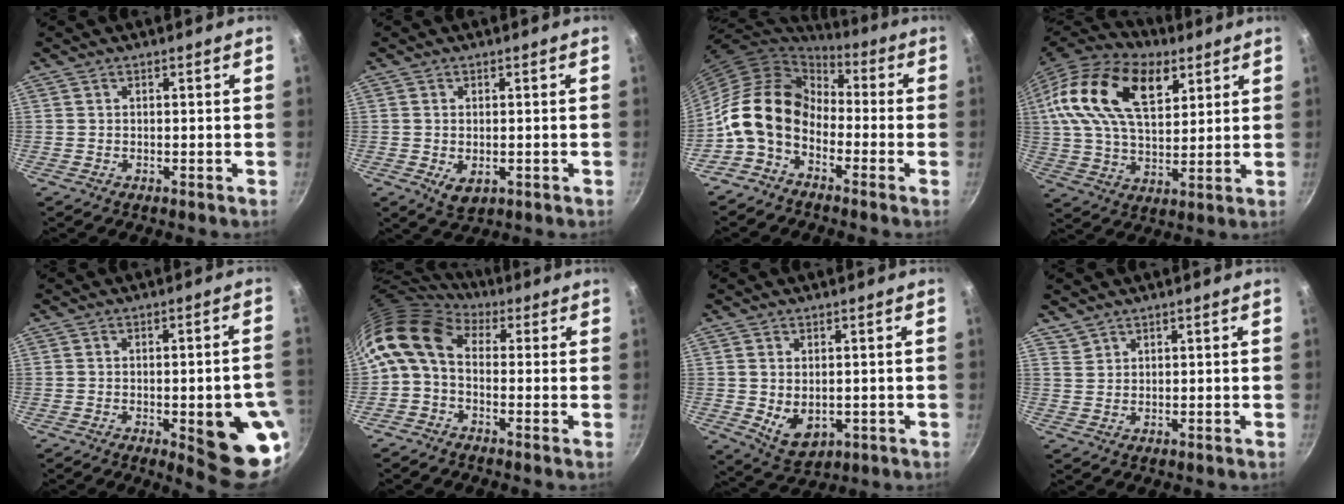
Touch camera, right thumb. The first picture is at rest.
{"total": 4.0, "force": [-0.8, 2.5, 3.0], "torque": [-0.049, -0.013, -0.008]}
{"total": 13.6, "force": [-3.7, 9.7, 8.8], "torque": [-0.137, 0.049, -0.096]}
{"total": 22.9, "force": [9.0, 13.0, 16.6], "torque": [-0.289, -0.007, 0.148]}
{"total": 14.6, "force": [-4.0, 4.2, 13.4], "torque": [-0.129, 0.014, -0.045]}
{"total": 10.5, "force": [1.0, 7.1, 7.7], "torque": [-0.143, 0.025, -0.004]}
{"total": 6.9, "force": [-0.3, 4.7, 5.1], "torque": [-0.080, -0.015, 0.012]}
{"total": 2.0, "force": [1.7, 1.1, 0.0], "torque": [0.014, 0.006, 0.035]}